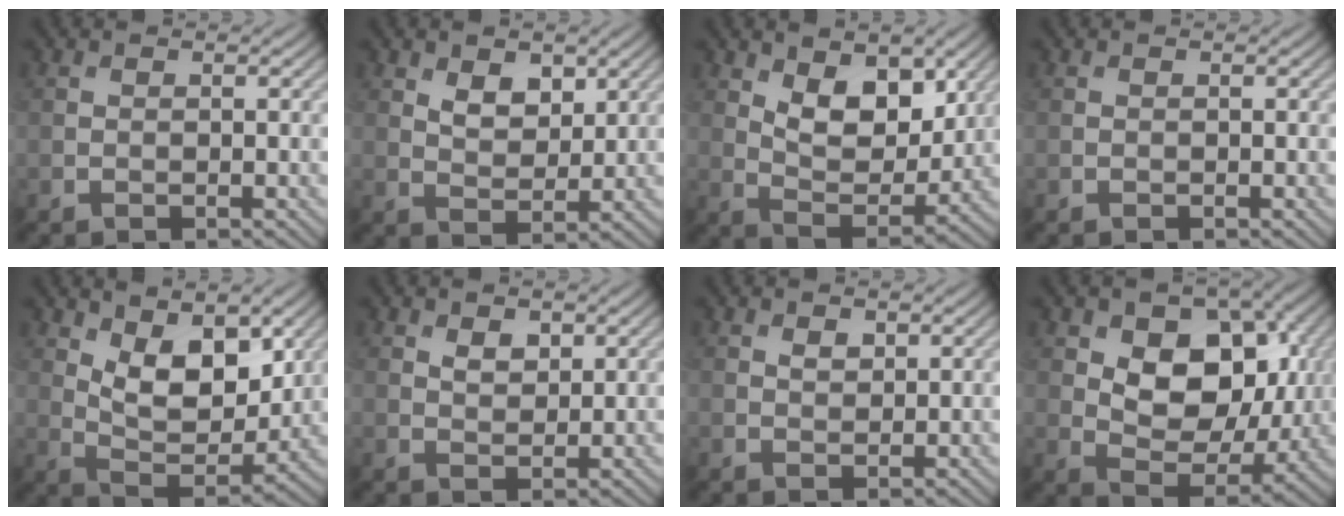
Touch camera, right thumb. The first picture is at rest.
{"total": 4.1, "force": [2.2, 2.4, 2.5], "torque": [-0.050, -0.009, 0.040]}
{"total": 8.5, "force": [4.0, 4.5, 6.0], "torque": [-0.118, -0.013, 0.068]}
{"total": 0.0}
{"total": 10.0, "force": [4.2, 5.1, 7.5], "torque": [-0.149, -0.013, 0.075]}
{"total": 2.4, "force": [1.3, 1.4, 1.4], "torque": [-0.025, -0.004, 0.027]}
{"total": 1.4, "force": [0.8, 0.8, 0.8], "torque": [-0.014, -0.003, 0.017]}
{"total": 11.0, "force": [2.9, 7.4, 7.7], "torque": [-0.138, -0.012, 0.042]}